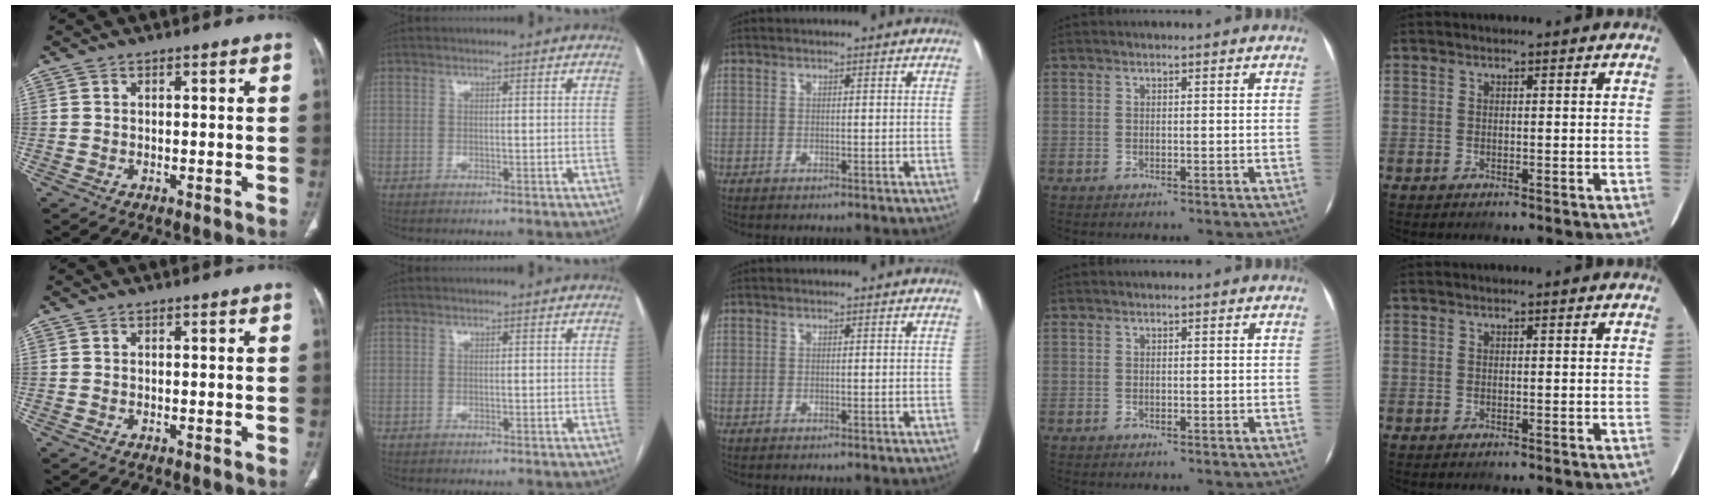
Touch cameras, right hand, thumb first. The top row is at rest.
{}